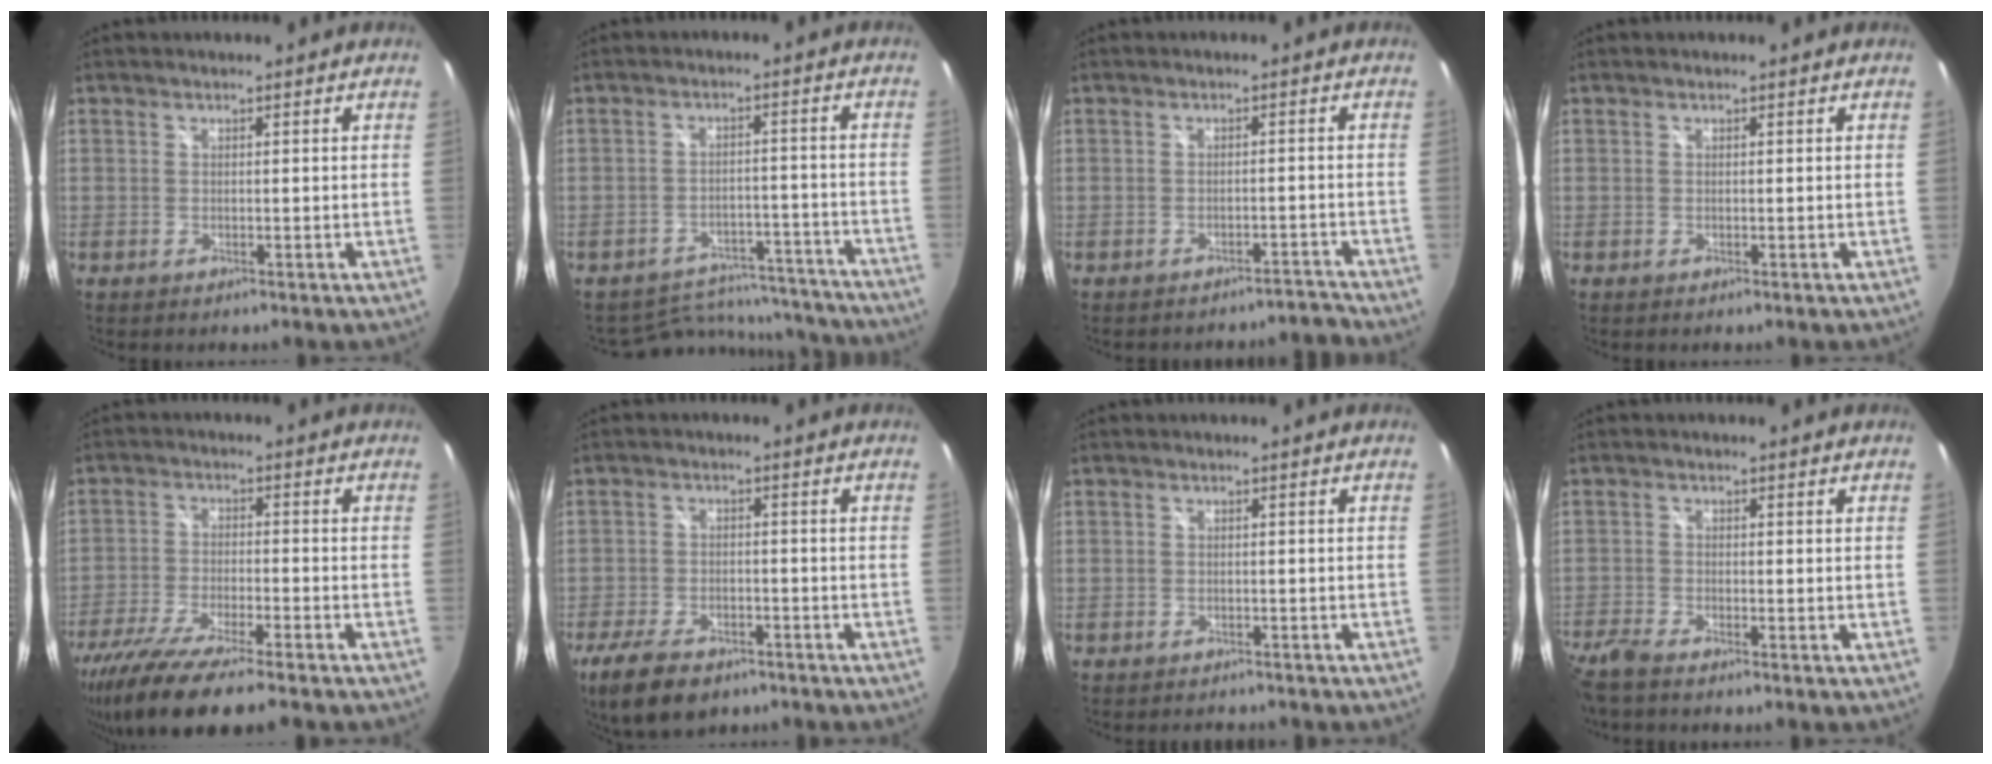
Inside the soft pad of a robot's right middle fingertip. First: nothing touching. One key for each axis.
{"total": 14.4, "fx": -13.4, "fy": 4.8, "fz": 2.2, "tx": -0.044, "ty": 0.031, "tz": -0.165}
{"total": 3.2, "fx": -3.2, "fy": 0.4, "fz": -0.2, "tx": 0.016, "ty": 0.011, "tz": -0.040}
{"total": 0.0}
{"total": 15.8, "fx": -12.7, "fy": 1.8, "fz": 9.2, "tx": -0.194, "ty": -0.041, "tz": -0.223}
{"total": 10.9, "fx": -7.6, "fy": 5.0, "fz": 6.0, "tx": -0.146, "ty": -0.020, "tz": -0.131}
{"total": 2.8, "fx": -2.5, "fy": 1.2, "fz": 0.3, "tx": -0.009, "ty": 0.011, "tz": -0.034}
{"total": 6.3, "fx": -5.4, "fy": 1.1, "fz": 3.1, "tx": -0.091, "ty": -0.027, "tz": -0.106}